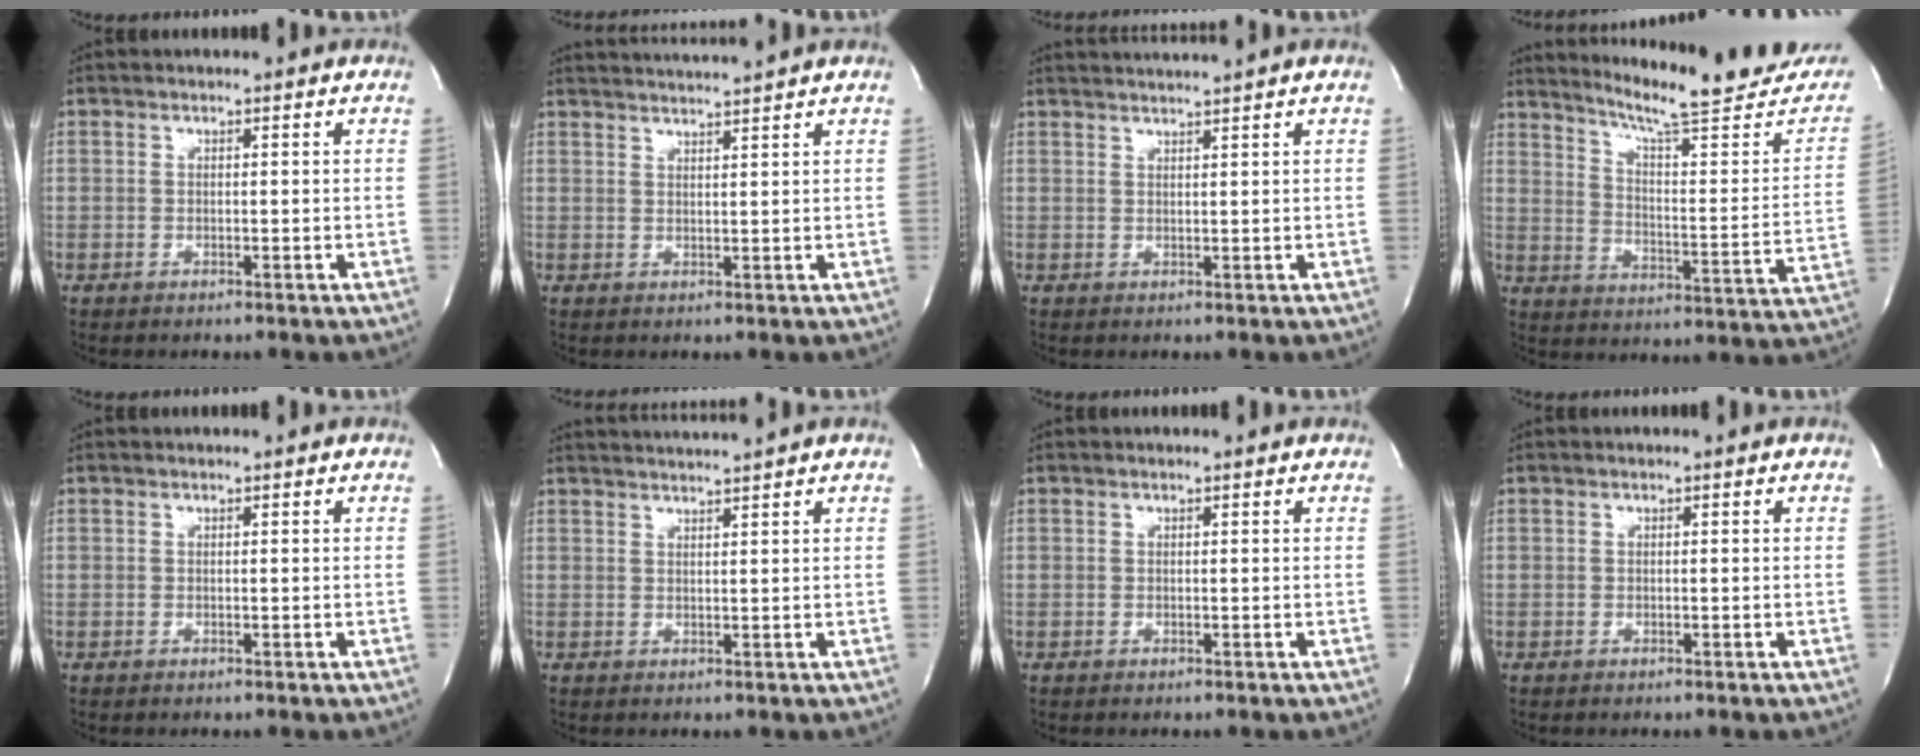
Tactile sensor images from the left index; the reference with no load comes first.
{"total": 5.1, "force": [4.7, -1.6, 1.3], "torque": [-0.021, 0.003, 0.071]}
{"total": 3.4, "force": [2.9, -1.5, 0.7], "torque": [-0.007, 0.001, 0.049]}
{"total": 21.0, "force": [18.8, 1.2, 9.3], "torque": [-0.134, -0.072, 0.245]}
{"total": 0.0}
{"total": 3.9, "force": [3.4, -1.6, 0.9], "torque": [-0.011, 0.002, 0.054]}
{"total": 0.0}
{"total": 0.0}